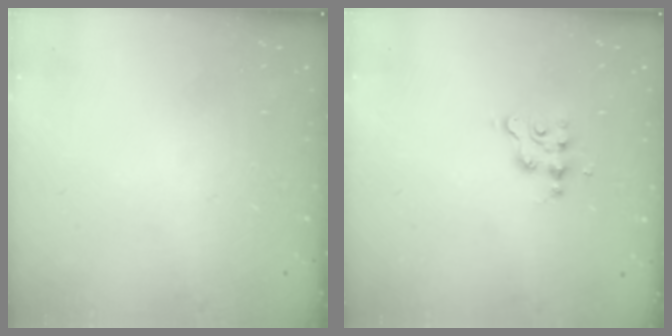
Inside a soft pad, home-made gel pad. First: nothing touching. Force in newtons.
{"total": 2.9, "press": 2.9, "slide": 0.4}